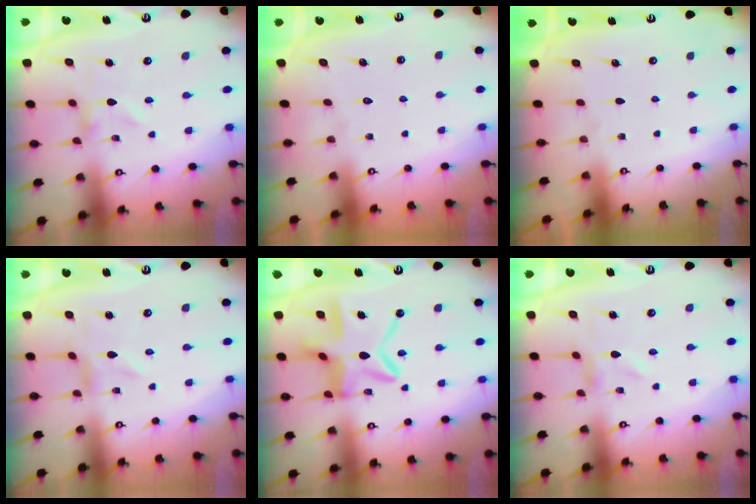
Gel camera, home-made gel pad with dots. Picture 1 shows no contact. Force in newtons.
{"total": 1.4, "press": 1.4, "slide": 0.1}
{"total": 0.0}
{"total": 0.7, "press": 0.7, "slide": 0.1}
{"total": 16.1, "press": 16.1, "slide": 1.5}
{"total": 0.0}